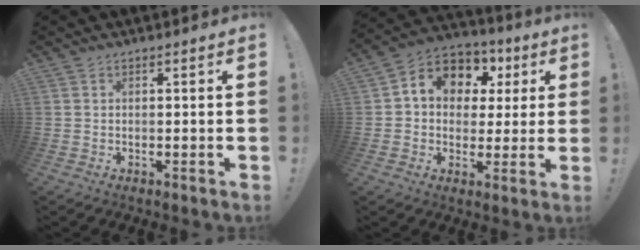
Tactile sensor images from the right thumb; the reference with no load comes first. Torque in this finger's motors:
{"motor_torque": [0.53, 0.53, 0.16, -0.05, 0.09]}